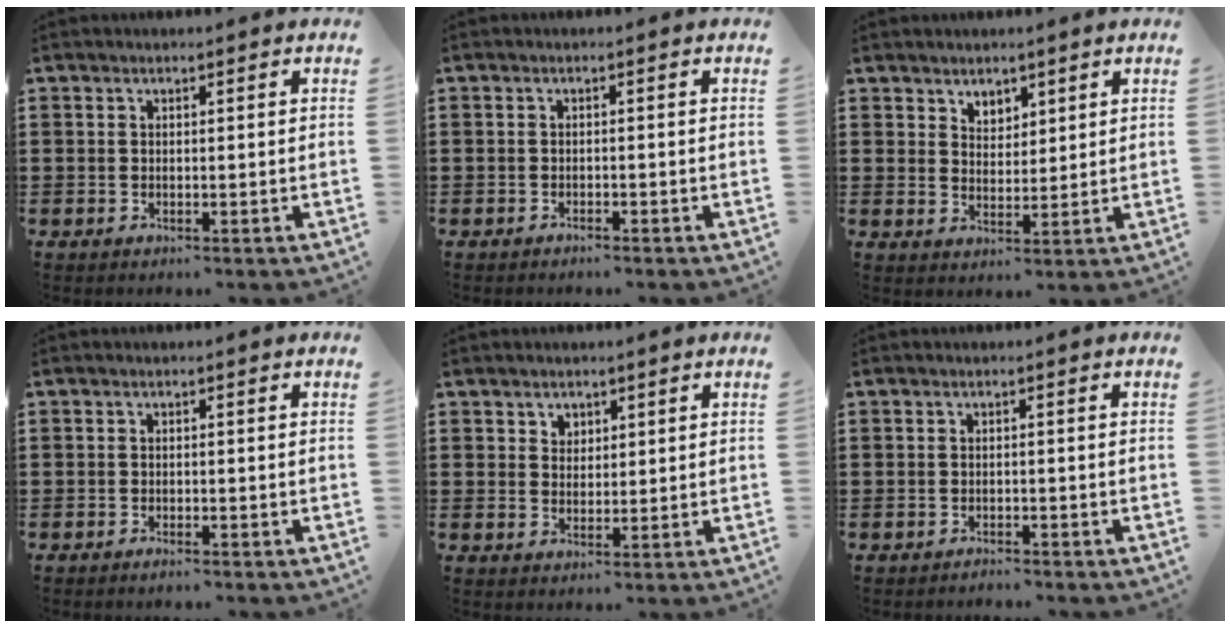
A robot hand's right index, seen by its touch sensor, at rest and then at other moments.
{"total": 0.9, "force": [-0.9, 0.1, 0.1], "torque": [-0.004, 0.001, -0.019]}
{"total": 3.2, "force": [2.5, 2.0, 0.1], "torque": [-0.012, 0.006, 0.047]}
{"total": 0.9, "force": [-0.8, 0.1, 0.3], "torque": [-0.008, -0.003, -0.016]}
{"total": 2.0, "force": [1.3, 1.6, 0.1], "torque": [-0.009, 0.007, 0.024]}
{"total": 1.1, "force": [-1.1, 0.0, 0.0], "torque": [-0.003, 0.002, -0.023]}